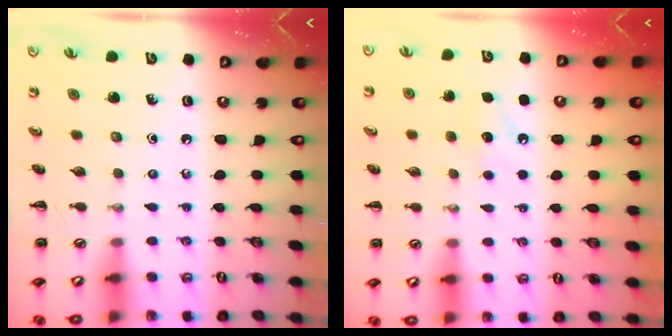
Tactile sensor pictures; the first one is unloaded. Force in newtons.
{"total": 6.8, "press": 6.5, "slide": 1.9}